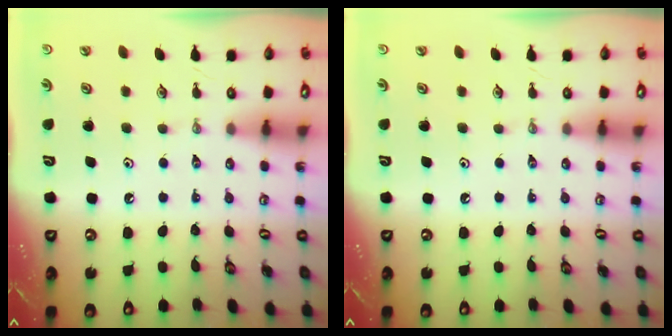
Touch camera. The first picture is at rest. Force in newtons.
{"total": 0.0}